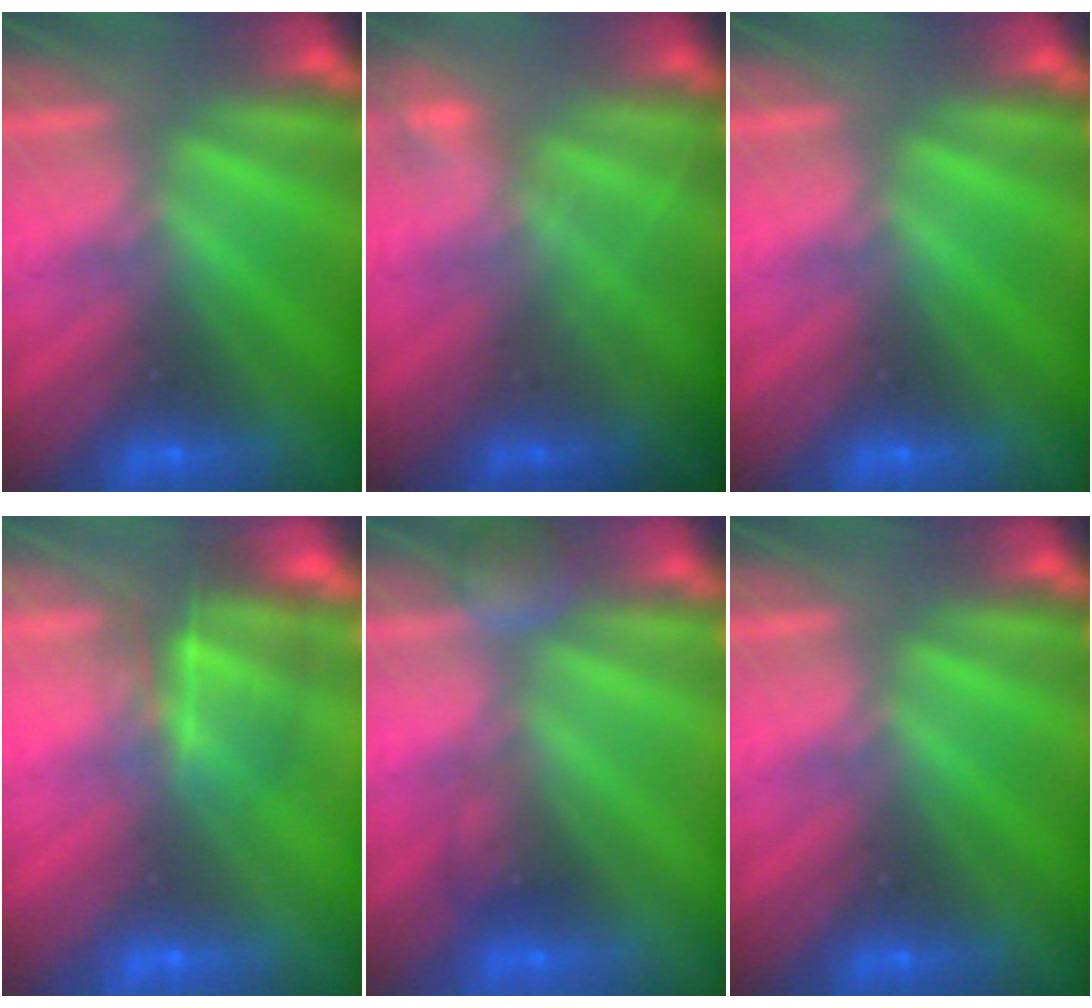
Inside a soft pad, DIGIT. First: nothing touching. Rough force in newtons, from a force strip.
{"total": 2.2}
{"total": 0.0}
{"total": 5.1}
{"total": 2.4}
{"total": 0.0}